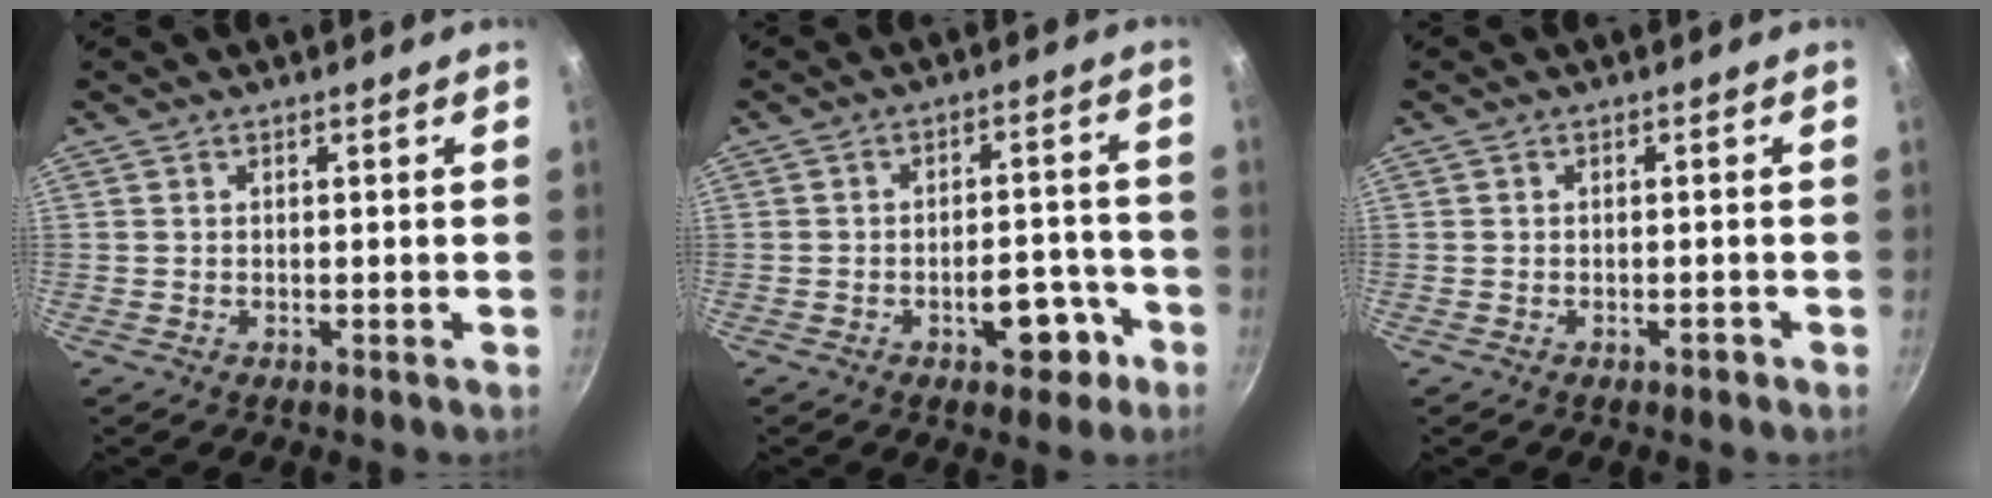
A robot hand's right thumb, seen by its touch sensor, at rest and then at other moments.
{"total": 8.0, "force": [-3.8, 4.2, 5.6], "torque": [-0.047, 0.036, -0.044]}
{"total": 1.0, "force": [-0.7, 0.5, 0.5], "torque": [-0.003, 0.012, -0.005]}